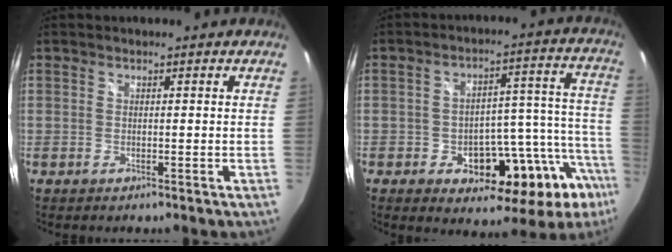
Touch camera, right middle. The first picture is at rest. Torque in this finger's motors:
{"motor_torque": [0.77, -0.56, 0.60, 0.06]}